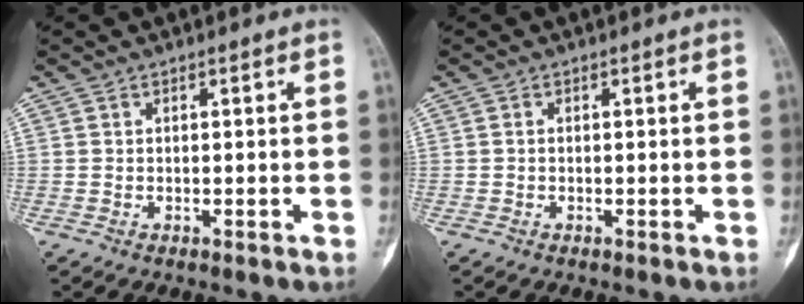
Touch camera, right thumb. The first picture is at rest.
{"total": 0.0}